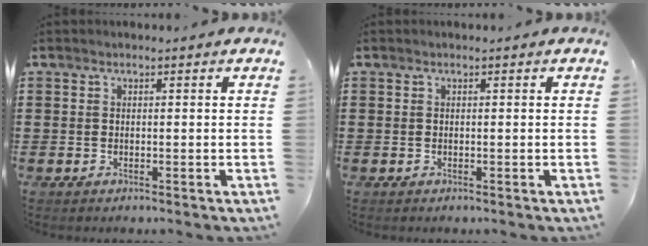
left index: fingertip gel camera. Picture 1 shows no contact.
{"total": 0.0}